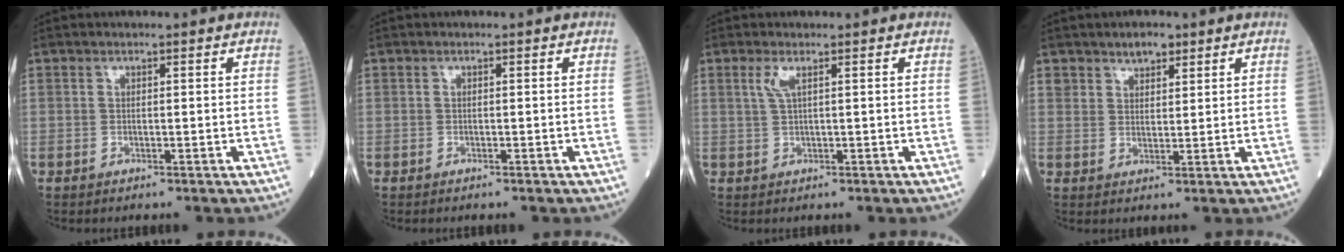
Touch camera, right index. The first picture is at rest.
{"total": 0.0}
{"total": 2.0, "force": [0.9, 0.1, 1.8], "torque": [-0.048, 0.003, 0.019]}
{"total": 3.5, "force": [2.6, 1.8, 1.5], "torque": [-0.026, 0.003, 0.046]}